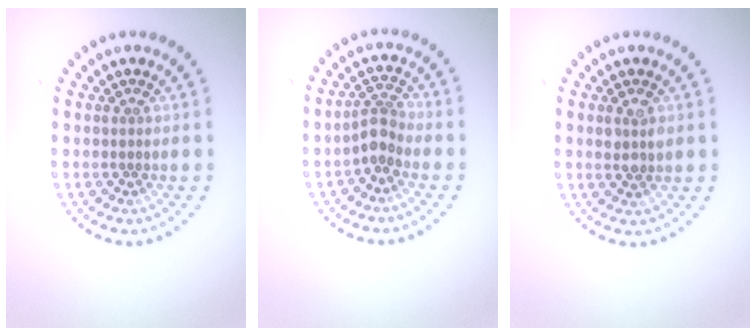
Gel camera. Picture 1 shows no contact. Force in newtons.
{"total": 2.4, "press": 1.9, "slide": 1.6}
{"total": 2.1, "press": 2.0, "slide": 0.4}